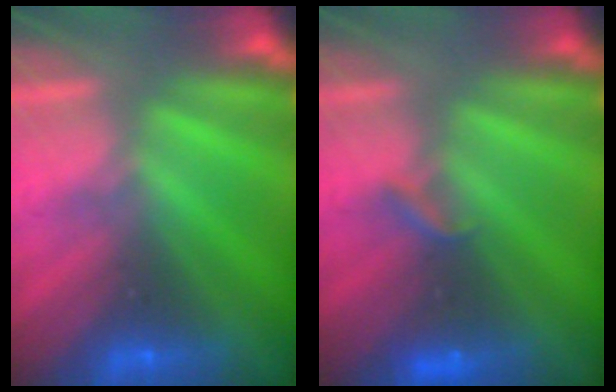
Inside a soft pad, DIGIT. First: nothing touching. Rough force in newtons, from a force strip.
{"total": 2.2}